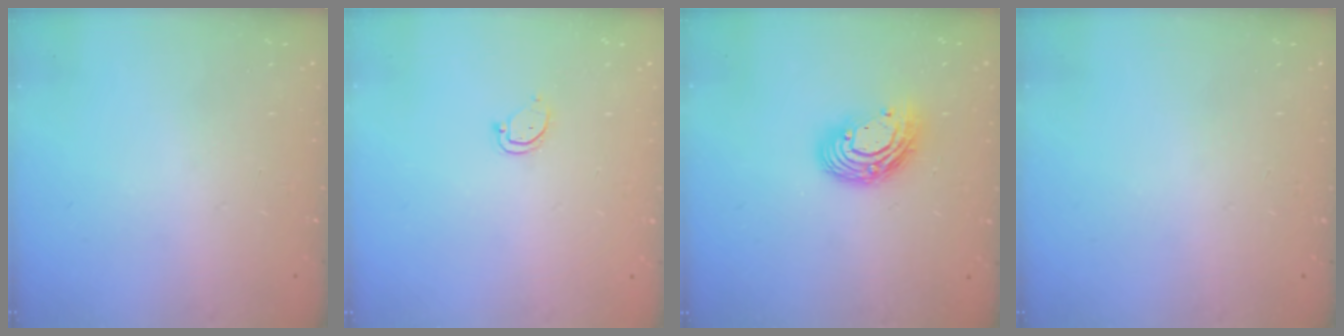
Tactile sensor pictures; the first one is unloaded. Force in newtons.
{"total": 3.4, "press": 3.4, "slide": 0.2}
{"total": 11.8, "press": 11.8, "slide": 0.8}
{"total": 0.0}